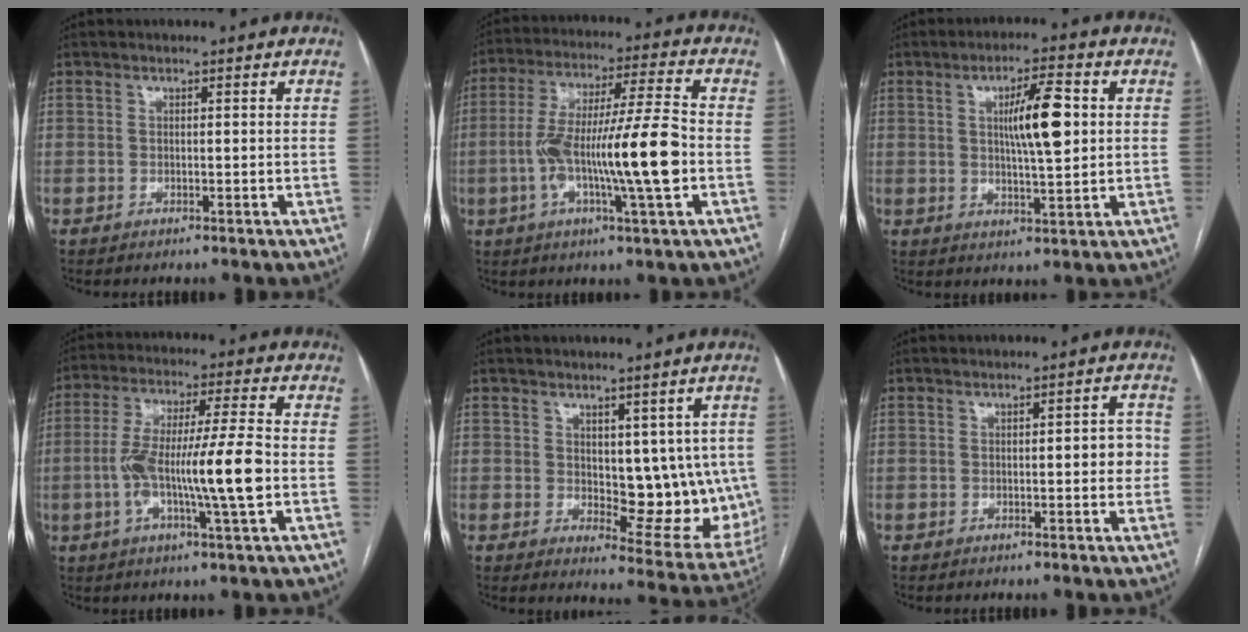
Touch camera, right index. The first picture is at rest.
{"total": 16.1, "force": [-2.9, 0.5, 15.8], "torque": [-0.285, 0.004, -0.055]}
{"total": 8.5, "force": [1.6, 1.2, 8.2], "torque": [-0.138, 0.006, 0.029]}
{"total": 13.7, "force": [-2.3, 0.2, 13.5], "torque": [-0.250, 0.004, -0.046]}
{"total": 11.7, "force": [1.4, 6.0, 9.9], "torque": [-0.101, -0.005, 0.033]}
{"total": 3.1, "force": [-0.2, 1.0, 2.9], "torque": [-0.028, 0.005, -0.005]}